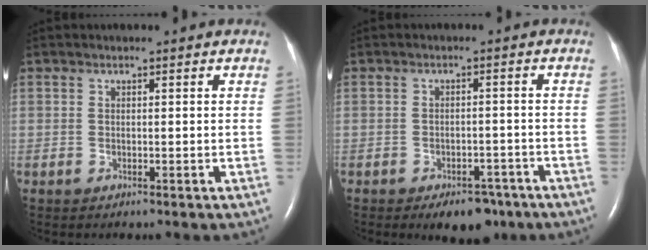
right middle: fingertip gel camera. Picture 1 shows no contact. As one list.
[{"total": 6.0, "force": [-4.3, 3.0, 2.8], "torque": [-0.032, 0.005, -0.056]}]